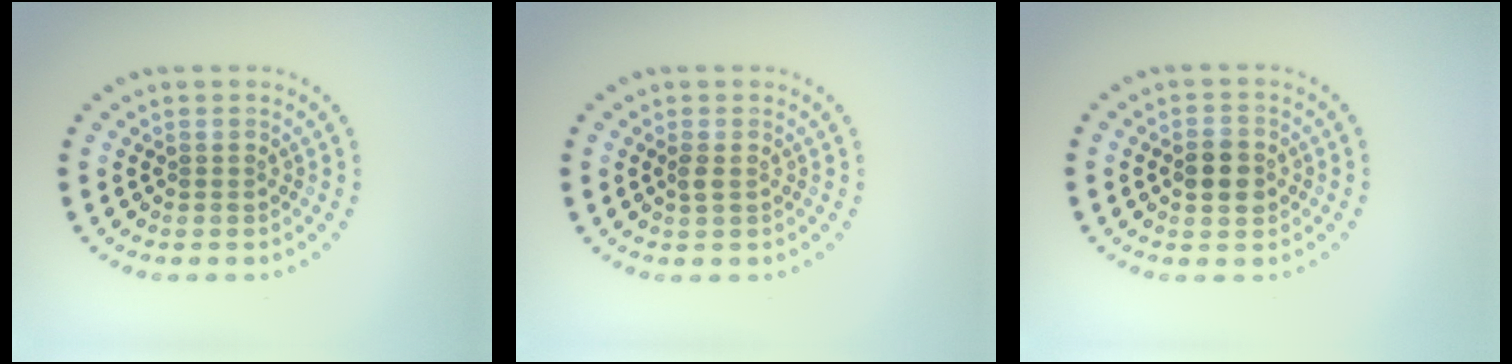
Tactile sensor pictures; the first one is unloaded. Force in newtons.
{"total": 0.8, "press": 0.8, "slide": 0.2}
{"total": 2.9, "press": 2.9, "slide": 0.2}